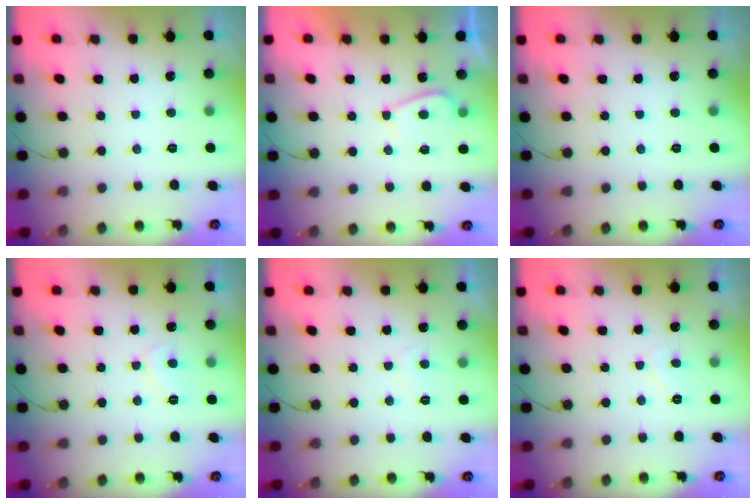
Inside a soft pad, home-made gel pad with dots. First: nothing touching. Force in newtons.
{"total": 3.5, "press": 3.3, "slide": 0.9}
{"total": 0.0}
{"total": 3.3, "press": 3.2, "slide": 0.7}
{"total": 1.3, "press": 1.2, "slide": 0.4}
{"total": 2.7, "press": 2.6, "slide": 0.5}